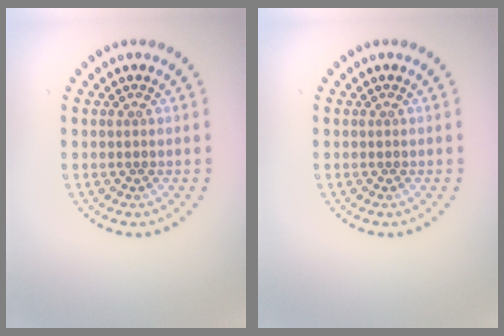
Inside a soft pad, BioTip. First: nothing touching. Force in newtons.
{"total": 0.0}